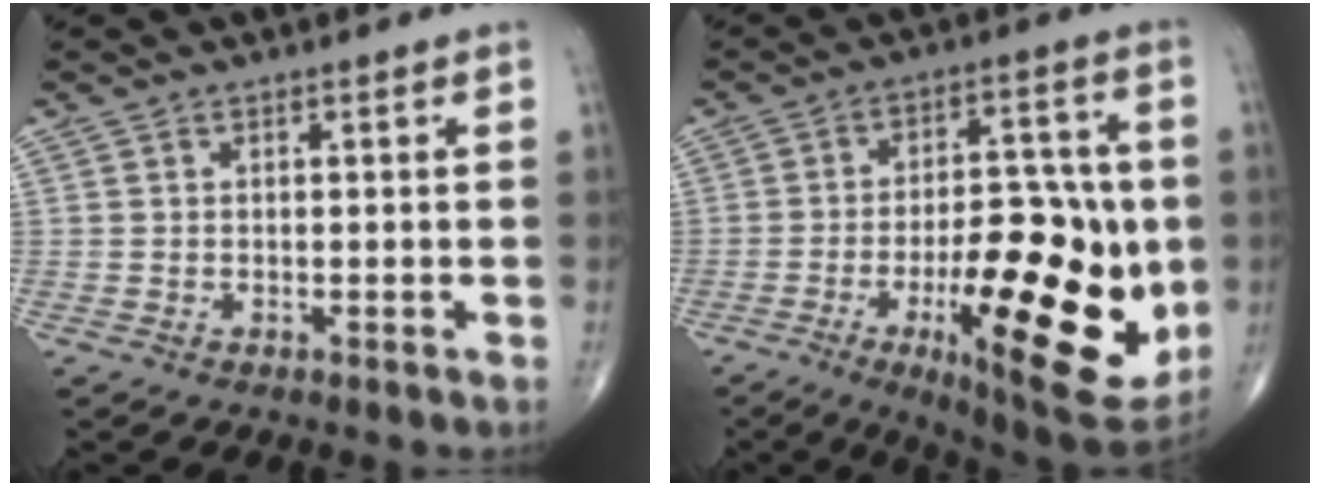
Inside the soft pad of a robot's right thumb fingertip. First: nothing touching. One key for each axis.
{"total": 26.0, "fx": -5.6, "fy": 9.8, "fz": 23.4, "tx": -0.297, "ty": 0.001, "tz": -0.066}